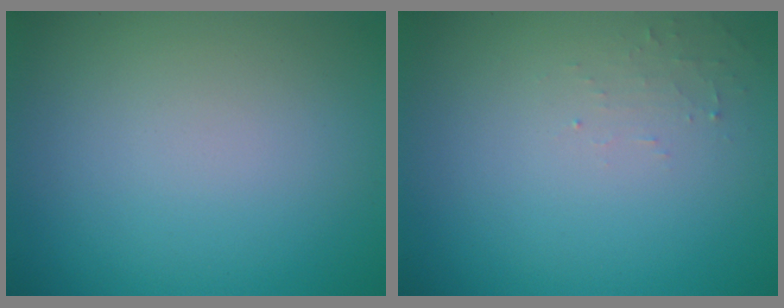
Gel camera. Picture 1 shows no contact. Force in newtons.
{"total": 1.1, "press": 1.1, "slide": 0.2}